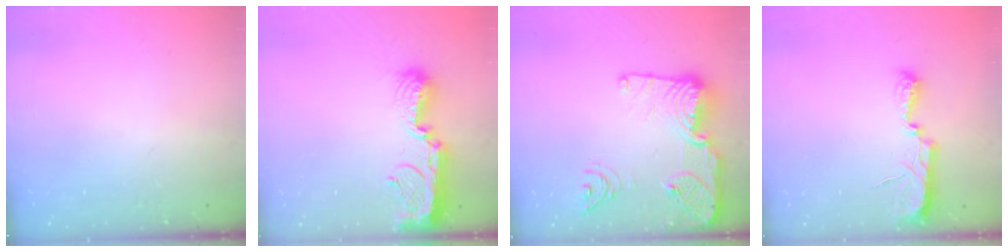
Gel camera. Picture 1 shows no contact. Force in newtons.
{"total": 11.2, "press": 11.2, "slide": 1.0}
{"total": 18.5, "press": 18.4, "slide": 2.0}
{"total": 9.8, "press": 8.5, "slide": 4.8}